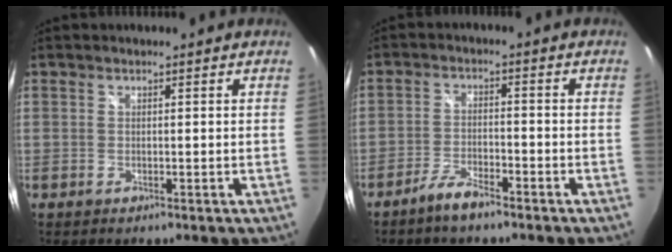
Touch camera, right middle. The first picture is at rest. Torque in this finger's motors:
{"motor_torque": [0.73, -0.73, 0.04, 0.05]}